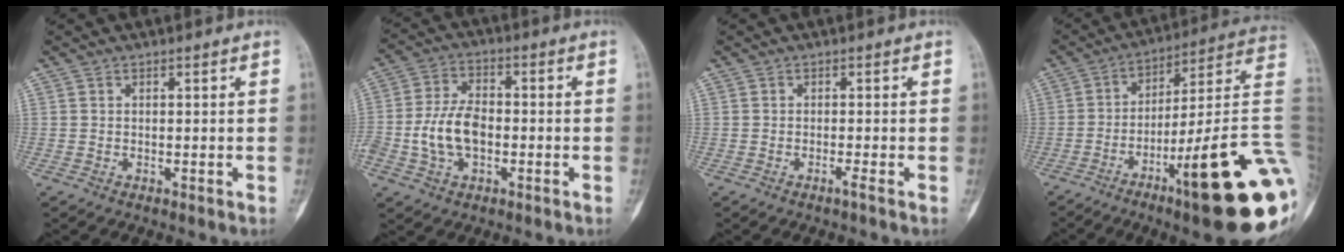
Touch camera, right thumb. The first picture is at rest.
{"total": 9.3, "force": [-1.8, 5.6, 7.2], "torque": [-0.143, 0.021, -0.039]}
{"total": 0.9, "force": [-0.7, -0.4, 0.6], "torque": [-0.006, 0.000, -0.013]}
{"total": 27.2, "force": [-9.3, 4.0, 25.3], "torque": [-0.282, 0.046, -0.136]}